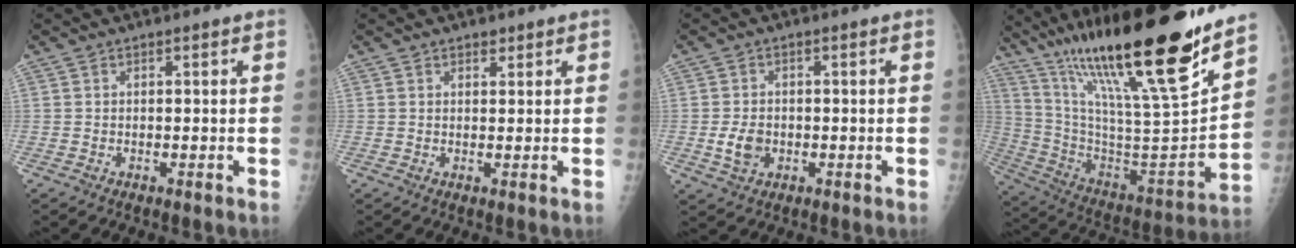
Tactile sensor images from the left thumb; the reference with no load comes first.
{"total": 1.6, "force": [1.2, 0.9, 0.5], "torque": [0.004, -0.007, 0.015]}
{"total": 4.2, "force": [-0.7, 3.1, 2.7], "torque": [-0.043, -0.002, -0.007]}
{"total": 32.1, "force": [22.9, 4.4, 22.0], "torque": [-0.348, -0.088, 0.384]}